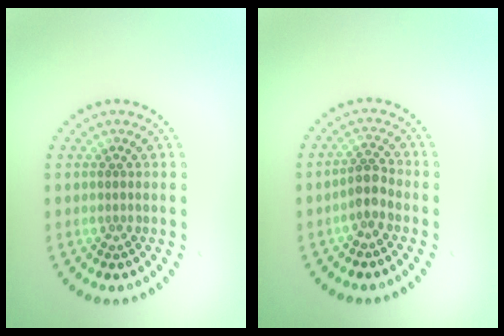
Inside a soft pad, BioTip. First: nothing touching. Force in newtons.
{"total": 2.1, "press": 1.6, "slide": 1.3}